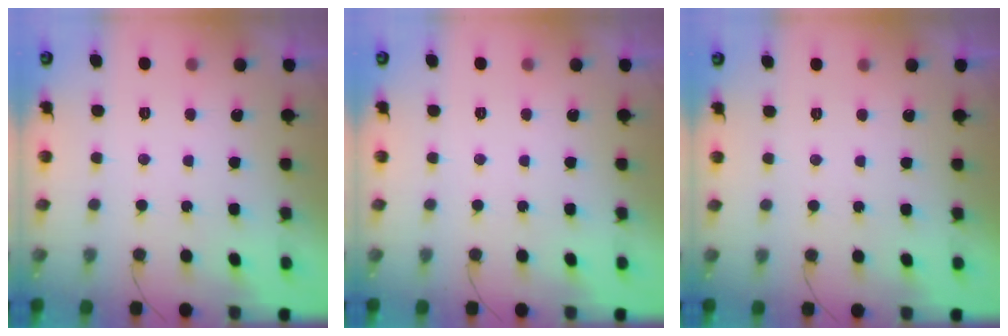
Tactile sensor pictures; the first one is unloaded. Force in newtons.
{"total": 0.0}
{"total": 1.9, "press": 1.9, "slide": 0.1}